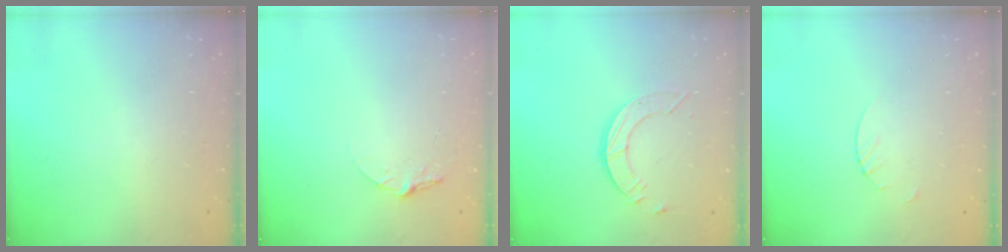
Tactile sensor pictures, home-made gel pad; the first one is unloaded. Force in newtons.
{"total": 4.6, "press": 4.6, "slide": 0.4}
{"total": 4.2, "press": 4.2, "slide": 0.2}
{"total": 1.9, "press": 1.9, "slide": 0.2}